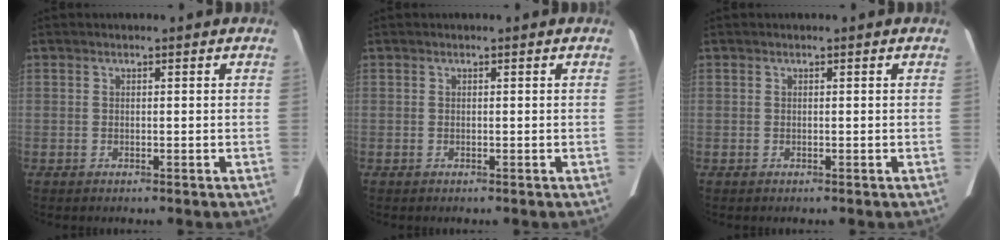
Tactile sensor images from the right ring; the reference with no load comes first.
{"total": 0.0}
{"total": 0.0}